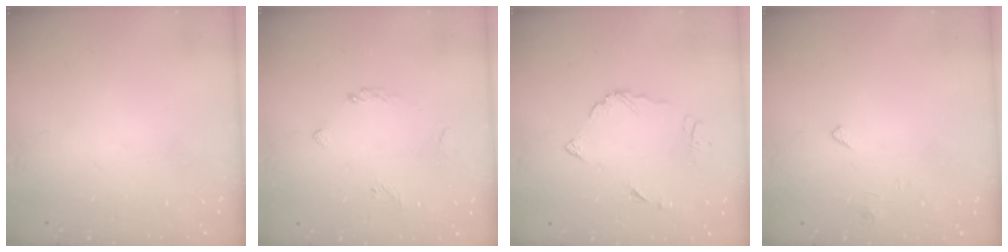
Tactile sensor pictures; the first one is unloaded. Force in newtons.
{"total": 2.8, "press": 2.7, "slide": 0.6}
{"total": 6.9, "press": 6.9, "slide": 0.1}
{"total": 2.8, "press": 2.8, "slide": 0.4}